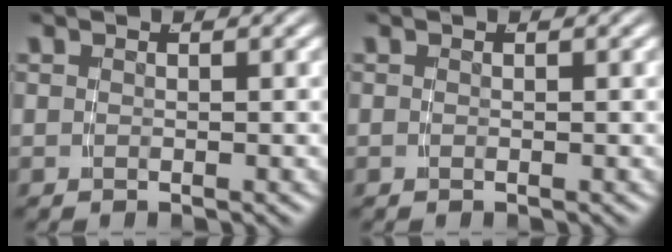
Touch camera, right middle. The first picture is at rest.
{"total": 0.0}